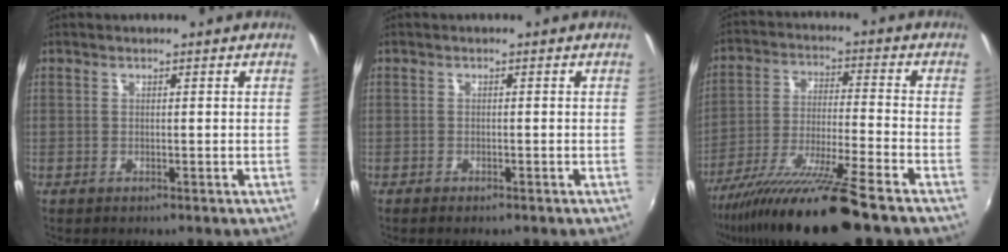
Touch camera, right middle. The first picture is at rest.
{"total": 1.2, "force": [-1.0, 0.4, 0.5], "torque": [-0.014, -0.006, -0.019]}
{"total": 16.7, "force": [-13.2, -0.7, 10.1], "torque": [-0.199, -0.040, -0.230]}